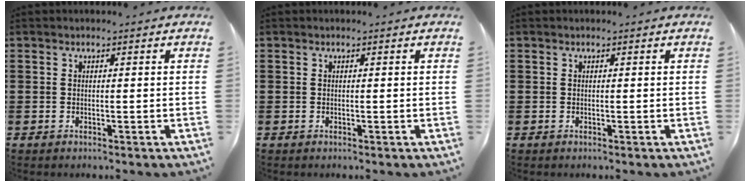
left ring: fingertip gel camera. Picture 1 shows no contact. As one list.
[{"total": 0.0}, {"total": 0.0}]